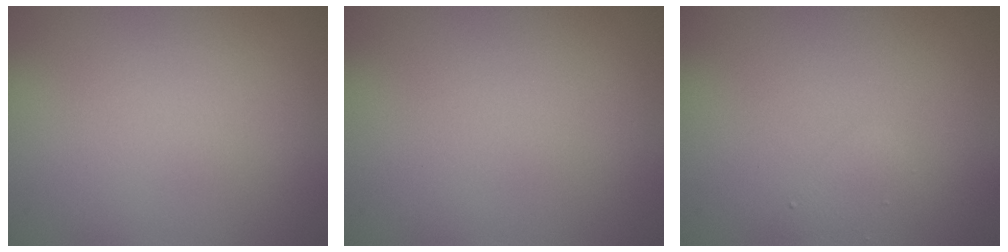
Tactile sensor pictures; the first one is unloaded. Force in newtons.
{"total": 0.0}
{"total": 1.0, "press": 1.0, "slide": 0.1}